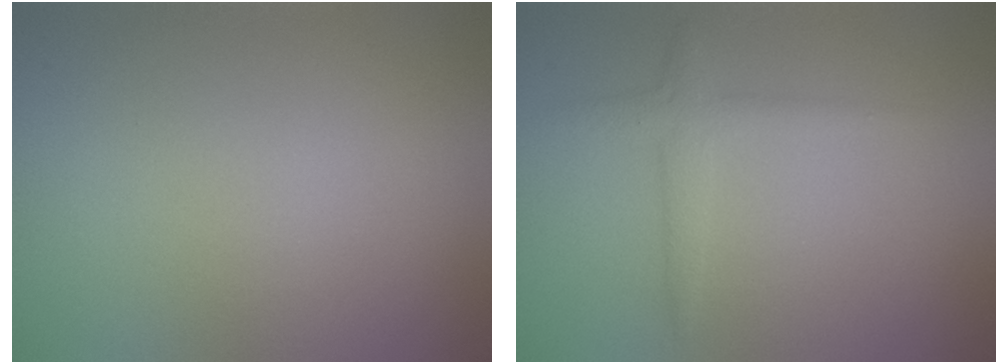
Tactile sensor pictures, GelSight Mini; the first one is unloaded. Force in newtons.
{"total": 1.8, "press": 1.7, "slide": 0.1}